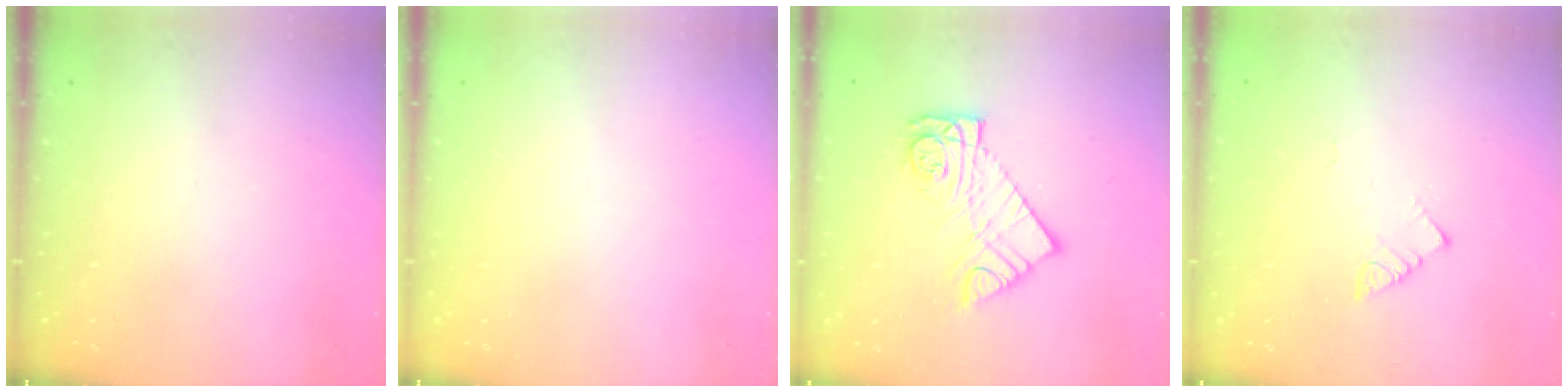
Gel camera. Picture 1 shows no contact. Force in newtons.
{"total": 0.0}
{"total": 11.7, "press": 11.7, "slide": 1.0}
{"total": 3.0, "press": 3.0, "slide": 0.2}